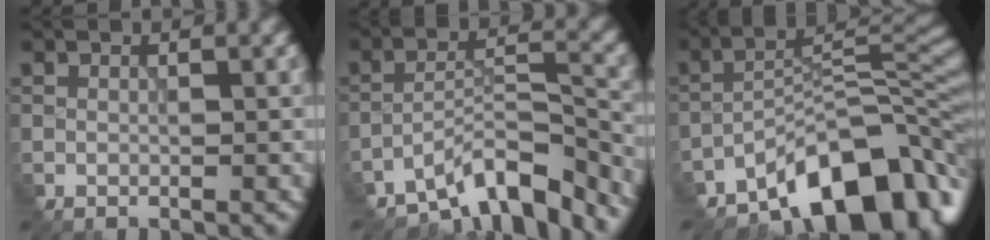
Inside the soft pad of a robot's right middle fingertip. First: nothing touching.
{"total": 7.4, "force": [-6.3, 1.9, 3.5], "torque": [-0.050, 0.006, -0.111]}
{"total": 10.7, "force": [-7.5, 3.7, 6.7], "torque": [-0.083, 0.010, -0.135]}